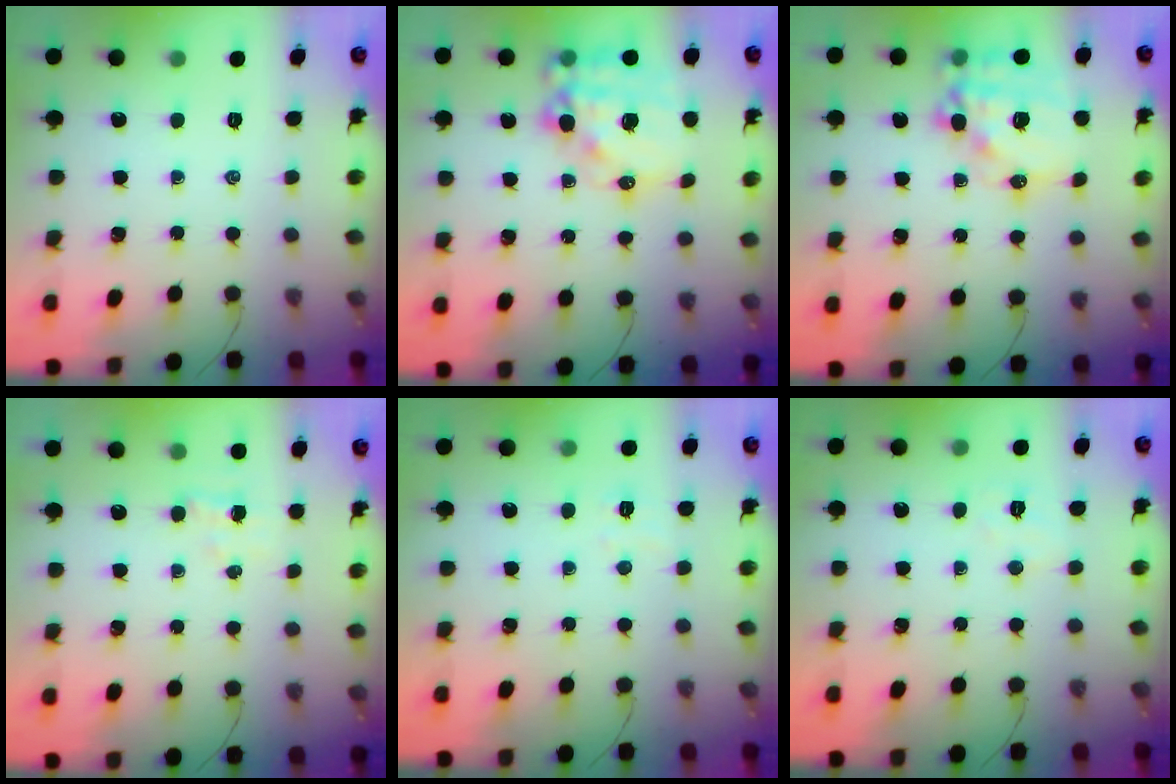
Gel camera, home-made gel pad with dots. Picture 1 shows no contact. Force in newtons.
{"total": 17.5, "press": 17.1, "slide": 4.0}
{"total": 15.9, "press": 15.5, "slide": 3.5}
{"total": 2.5, "press": 2.3, "slide": 0.8}
{"total": 3.1, "press": 2.9, "slide": 1.0}
{"total": 4.8, "press": 4.6, "slide": 1.0}